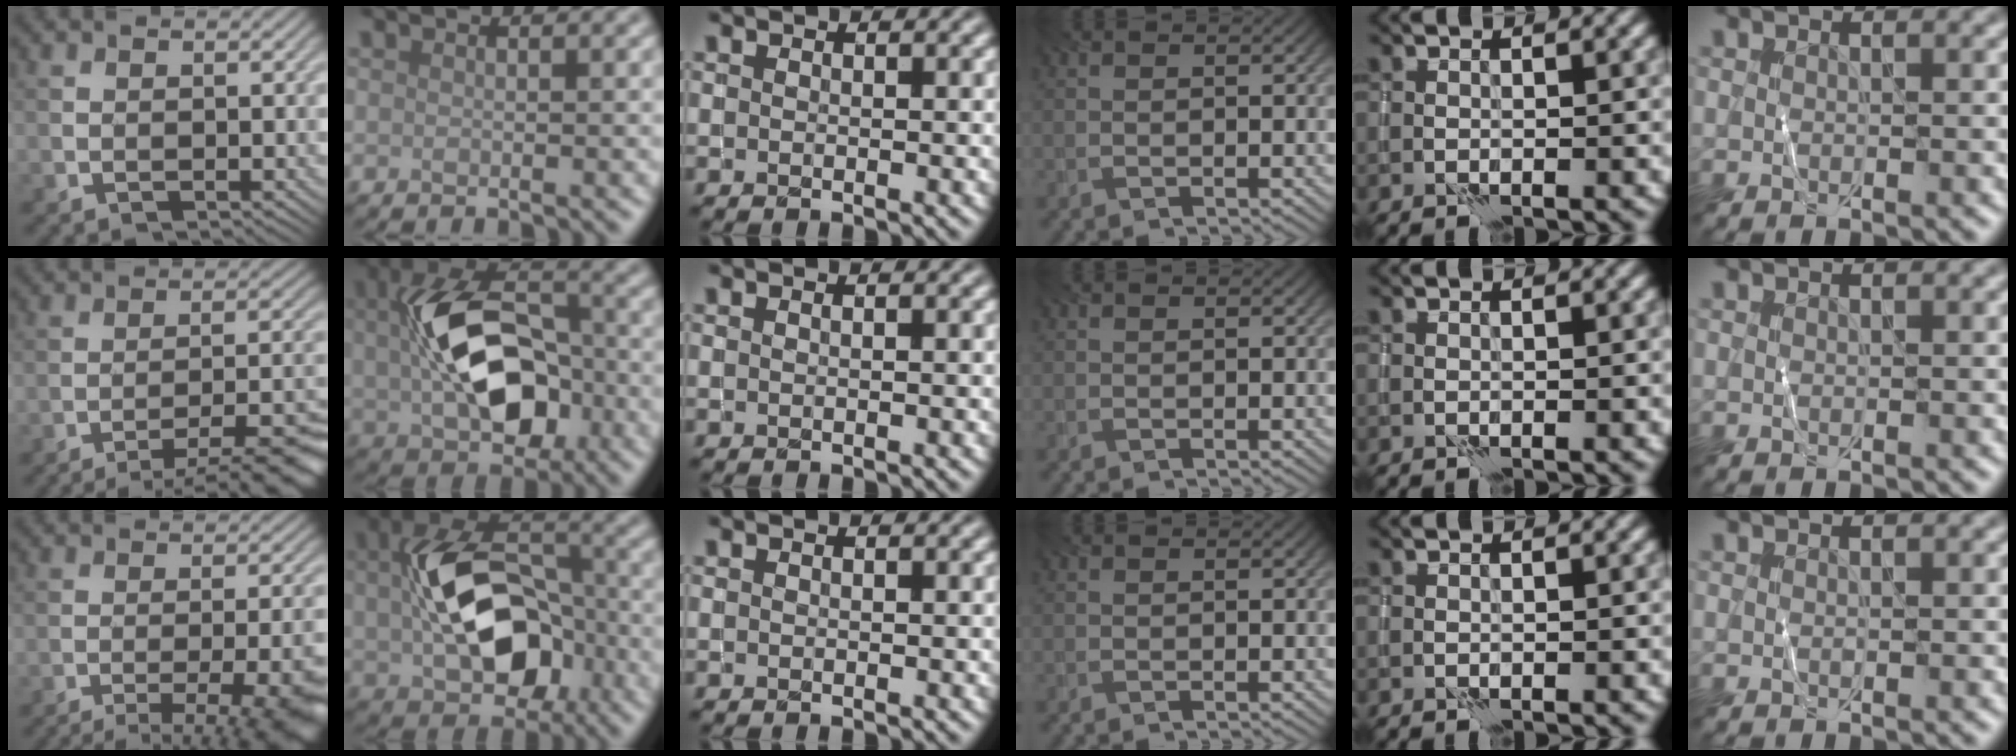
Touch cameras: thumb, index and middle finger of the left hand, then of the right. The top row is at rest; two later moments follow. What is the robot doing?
{"motion": "wrap", "object": "thread"}